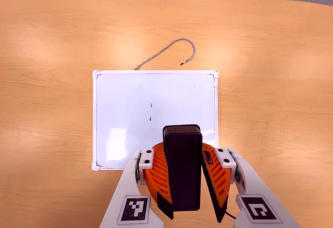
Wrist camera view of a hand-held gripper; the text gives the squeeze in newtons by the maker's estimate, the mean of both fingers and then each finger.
{"total": 11.7, "left": 11.0, "right": 12.3}